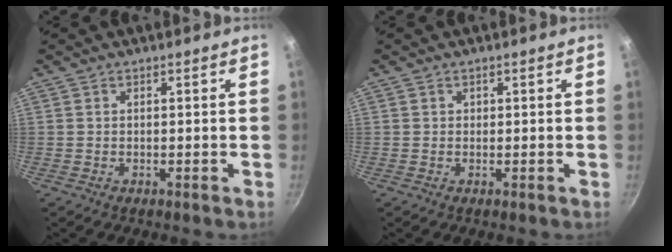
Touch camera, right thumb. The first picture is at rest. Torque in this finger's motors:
{"motor_torque": [-0.13, 0.31, 0.35, 0.17, -0.03]}